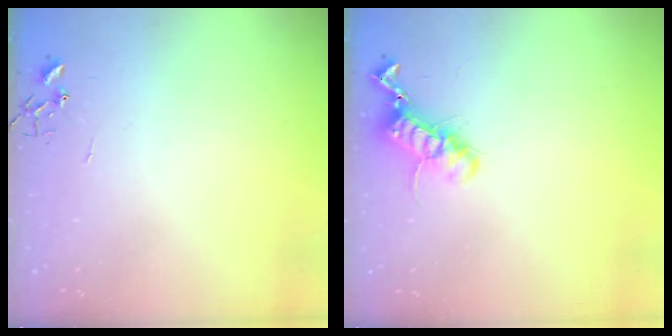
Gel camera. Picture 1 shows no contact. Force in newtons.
{"total": 12.5, "press": 12.5, "slide": 0.4}